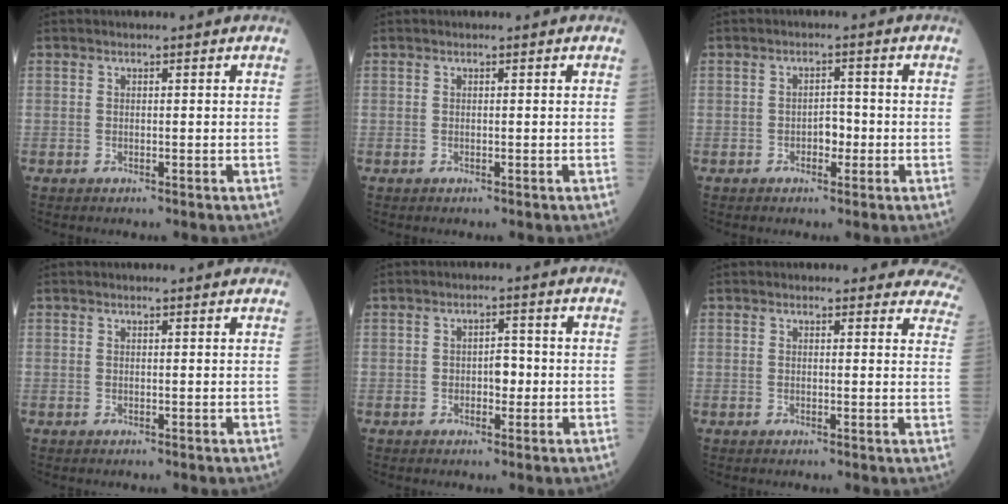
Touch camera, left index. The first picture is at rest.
{"total": 0.0}
{"total": 2.3, "force": [-0.8, 1.4, 1.7], "torque": [-0.020, 0.006, -0.015]}
{"total": 1.7, "force": [1.6, 0.3, 0.3], "torque": [-0.013, 0.005, 0.016]}
{"total": 2.7, "force": [-0.4, 1.5, 2.1], "torque": [-0.027, 0.005, -0.007]}
{"total": 12.6, "force": [11.9, 3.8, 1.7], "torque": [0.027, -0.035, 0.095]}